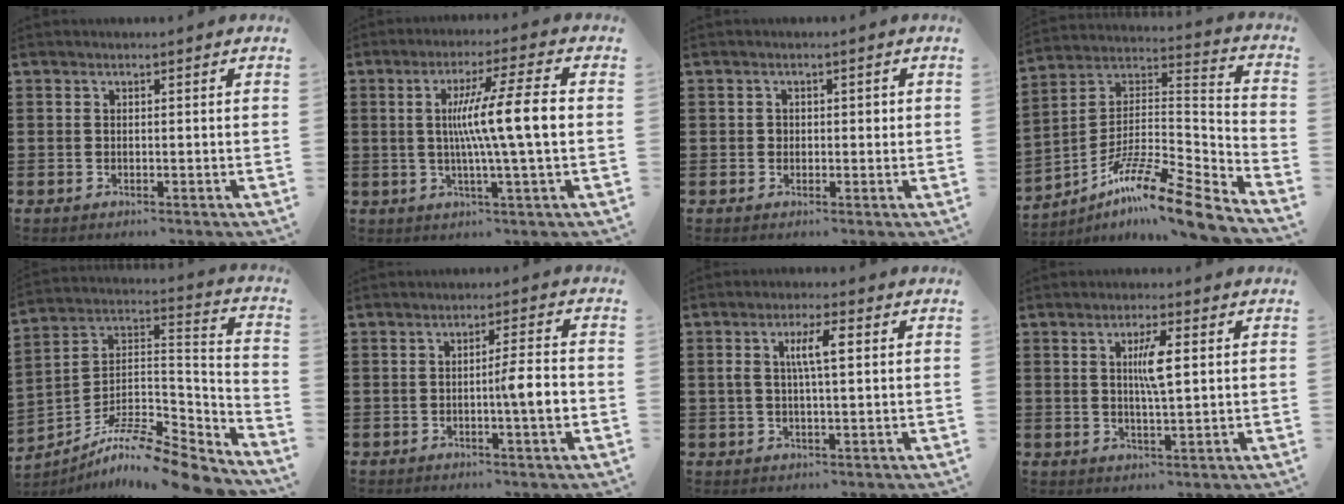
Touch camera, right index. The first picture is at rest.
{"total": 10.3, "force": [0.4, 0.1, 10.3], "torque": [-0.183, 0.003, -0.001]}
{"total": 1.3, "force": [0.2, 1.1, 0.8], "torque": [-0.016, 0.007, 0.002]}
{"total": 11.7, "force": [-9.2, 0.7, 7.1], "torque": [-0.121, 0.011, -0.180]}
{"total": 10.2, "force": [-8.8, 1.3, 4.9], "torque": [-0.083, 0.011, -0.176]}
{"total": 5.0, "force": [-0.9, 0.3, 5.0], "torque": [-0.076, -0.005, -0.022]}
{"total": 5.1, "force": [1.0, 1.3, 4.8], "torque": [-0.095, 0.010, 0.012]}
{"total": 4.6, "force": [1.0, 0.7, 4.4], "torque": [-0.088, 0.006, 0.013]}